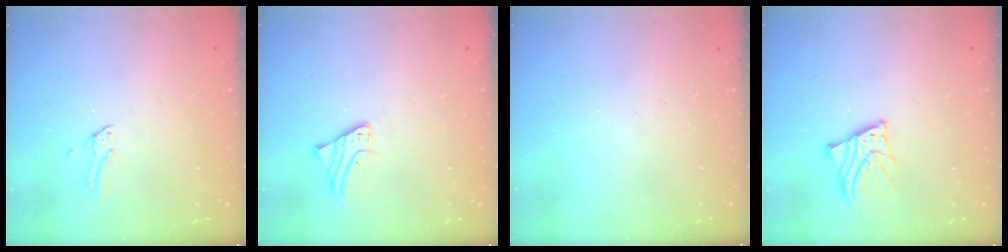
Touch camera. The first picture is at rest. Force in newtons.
{"total": 2.6, "press": 2.6, "slide": 0.2}
{"total": 0.0}
{"total": 5.0, "press": 5.0, "slide": 0.7}